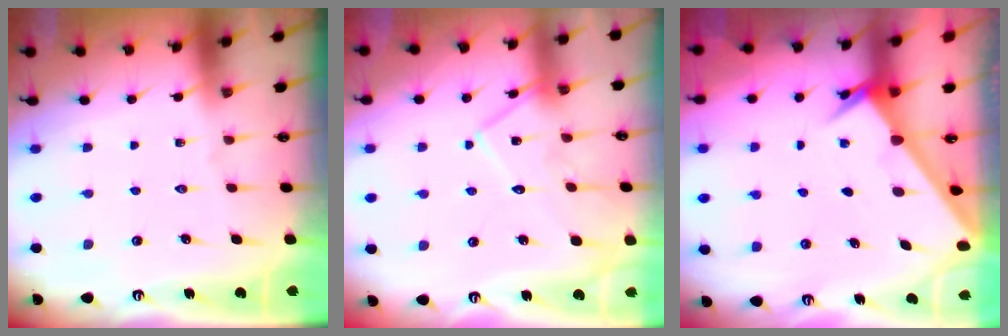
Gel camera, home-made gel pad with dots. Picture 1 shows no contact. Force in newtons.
{"total": 12.7, "press": 12.7, "slide": 0.5}
{"total": 2.4, "press": 2.4, "slide": 0.3}